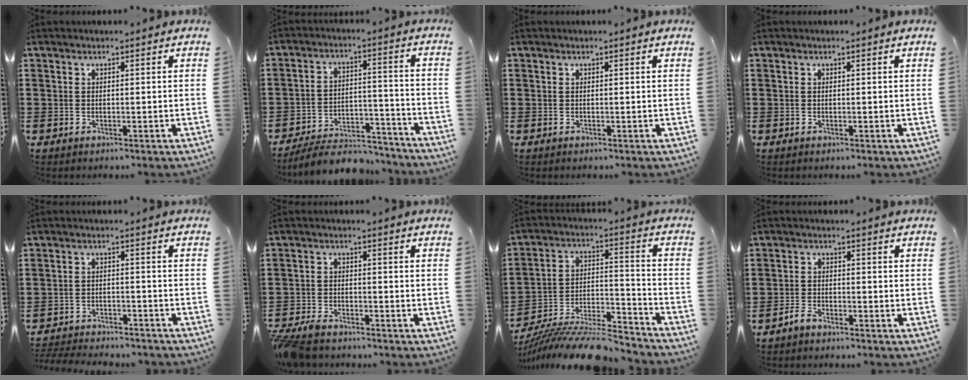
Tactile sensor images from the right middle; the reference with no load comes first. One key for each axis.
{"total": 7.2, "fx": -6.8, "fy": 1.4, "fz": 1.7, "tx": -0.025, "ty": 0.018, "tz": -0.131}
{"total": 0.0}
{"total": 0.0}
{"total": 3.7, "fx": -3.7, "fy": 0.4, "fz": 0.2, "tx": -0.008, "ty": 0.001, "tz": -0.078}
{"total": 3.9, "fx": -3.7, "fy": 0.8, "fz": 0.9, "tx": -0.038, "ty": -0.004, "tz": -0.081}
{"total": 11.5, "fx": -10.9, "fy": 1.2, "fz": 3.4, "tx": -0.043, "ty": 0.030, "tz": -0.211}
{"total": 2.4, "fx": -2.1, "fy": 0.5, "fz": 0.9, "tx": -0.033, "ty": -0.002, "tz": -0.046}